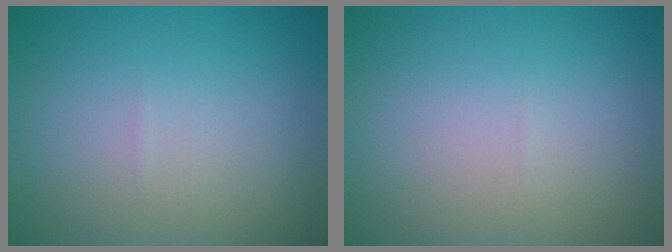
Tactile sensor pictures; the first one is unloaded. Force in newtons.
{"total": 0.0}